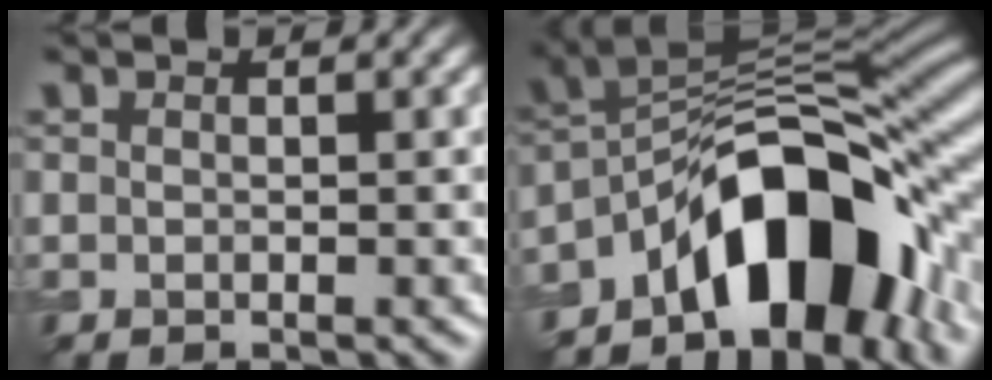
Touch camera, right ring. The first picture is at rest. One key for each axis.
{"total": 12.6, "fx": -6.5, "fy": 6.2, "fz": 9.0, "tx": -0.107, "ty": 0.024, "tz": -0.114}